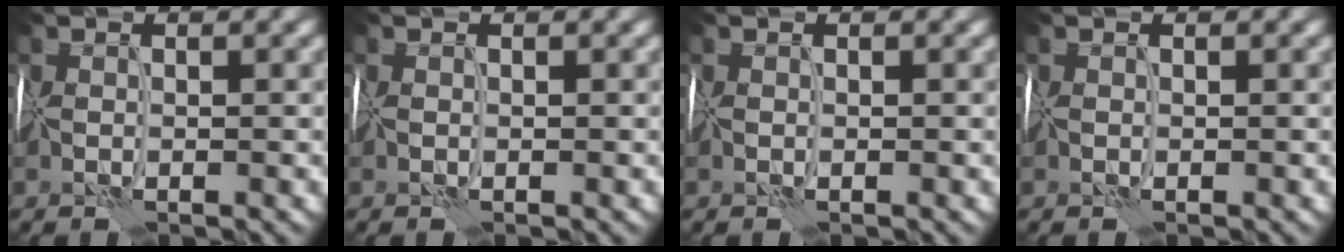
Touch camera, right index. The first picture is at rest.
{"total": 0.0}
{"total": 0.0}
{"total": 0.0}